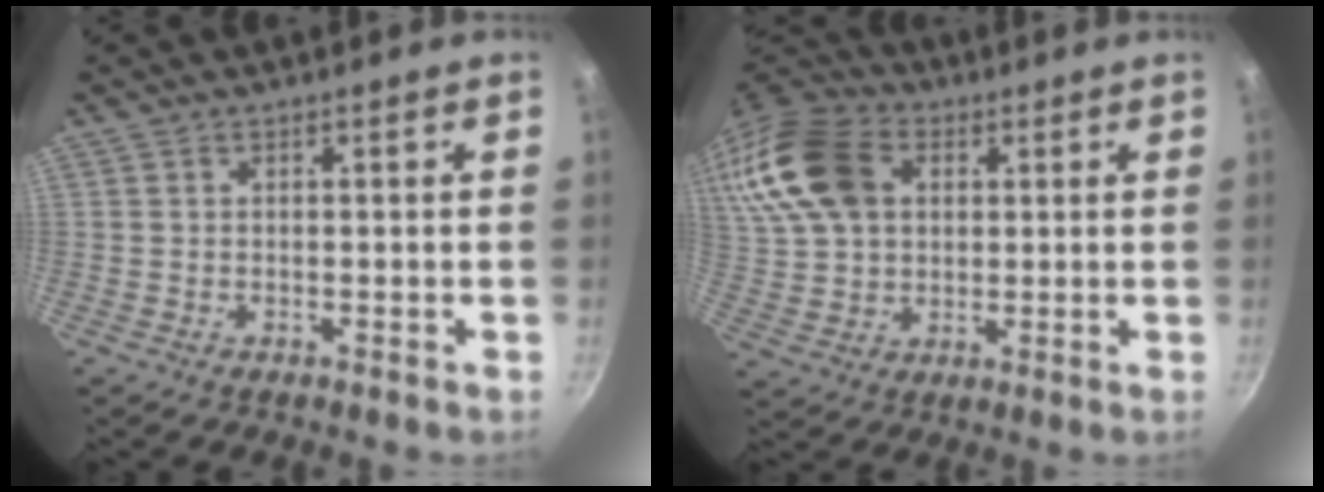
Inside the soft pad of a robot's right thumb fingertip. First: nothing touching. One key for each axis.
{"total": 20.4, "fx": 6.0, "fy": 14.7, "fz": 12.8, "tx": -0.266, "ty": 0.018, "tz": 0.105}